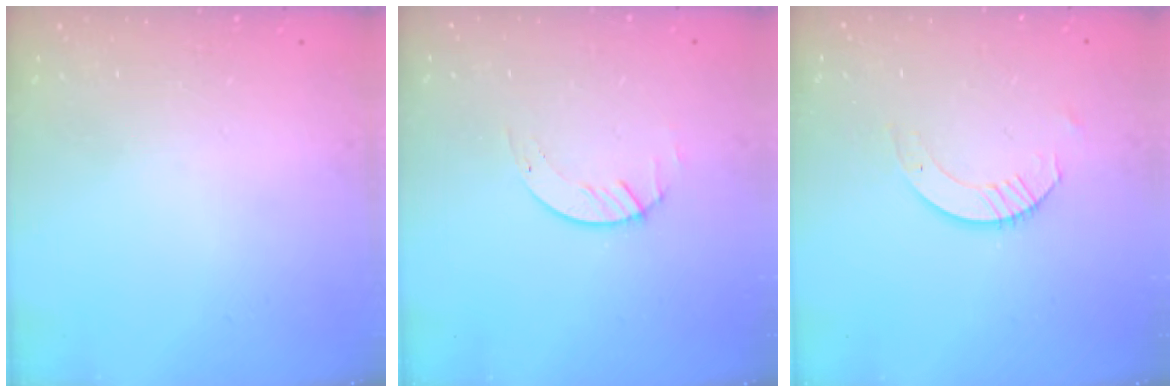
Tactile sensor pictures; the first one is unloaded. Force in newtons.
{"total": 1.2, "press": 1.1, "slide": 0.2}
{"total": 3.8, "press": 3.8, "slide": 0.4}